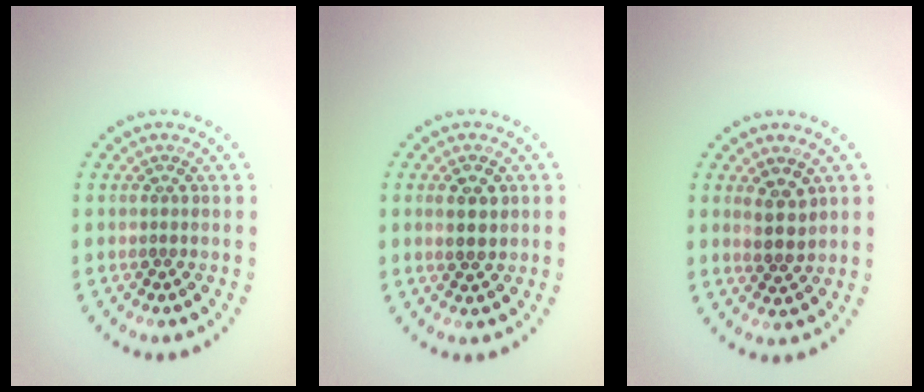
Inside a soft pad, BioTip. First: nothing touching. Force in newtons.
{"total": 2.3, "press": 2.3, "slide": 0.5}
{"total": 2.4, "press": 2.2, "slide": 0.9}